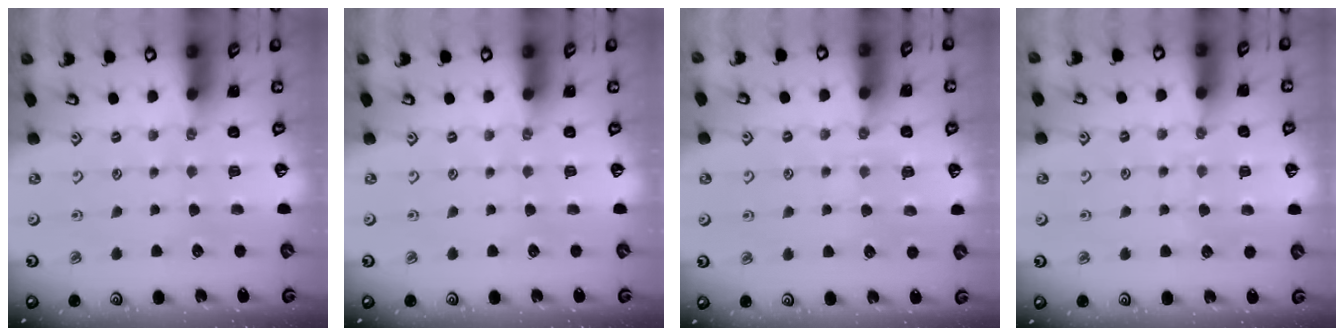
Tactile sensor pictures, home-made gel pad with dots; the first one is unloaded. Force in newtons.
{"total": 0.0}
{"total": 6.3, "press": 6.3, "slide": 0.4}
{"total": 6.2, "press": 6.2, "slide": 0.7}